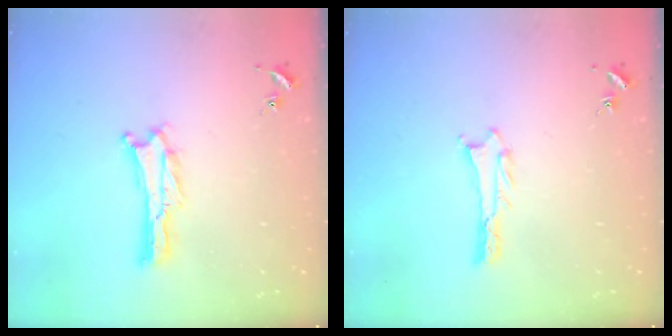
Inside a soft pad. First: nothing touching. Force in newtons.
{"total": 0.8, "press": 0.8, "slide": 0.1}